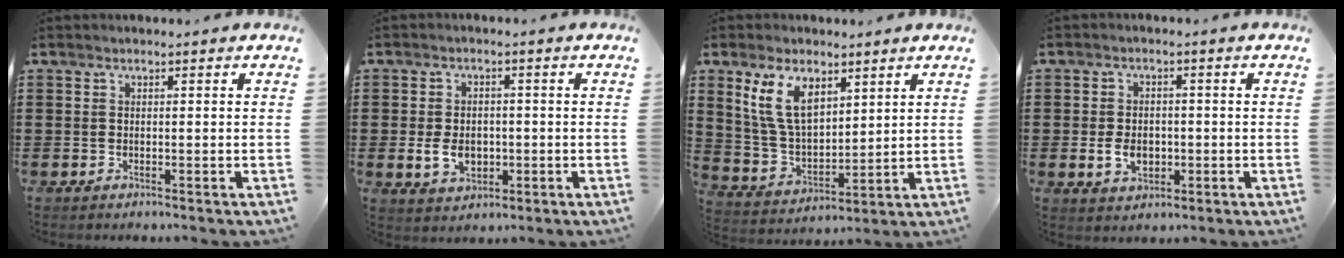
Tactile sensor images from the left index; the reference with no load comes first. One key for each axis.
{"total": 4.6, "fx": -0.8, "fy": 3.3, "fz": 3.1, "tx": -0.060, "ty": 0.000, "tz": -0.018}
{"total": 9.8, "fx": 5.5, "fy": 5.3, "fz": 6.1, "tx": -0.140, "ty": 0.003, "tz": 0.102}
{"total": 4.1, "fx": -0.7, "fy": 2.9, "fz": 2.8, "tx": -0.056, "ty": -0.002, "tz": -0.018}